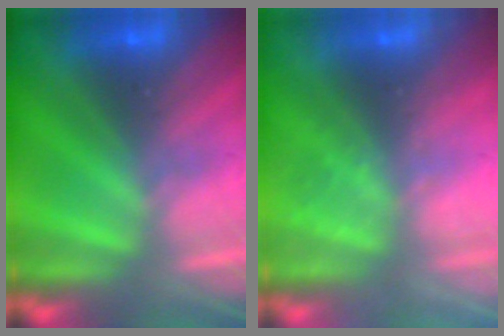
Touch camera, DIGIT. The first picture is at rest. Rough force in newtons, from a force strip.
{"total": 2.3}